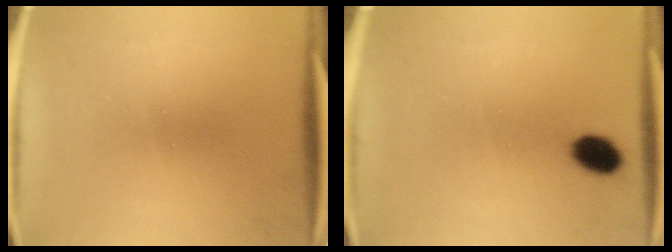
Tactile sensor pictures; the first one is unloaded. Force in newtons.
{"total": 5.2}